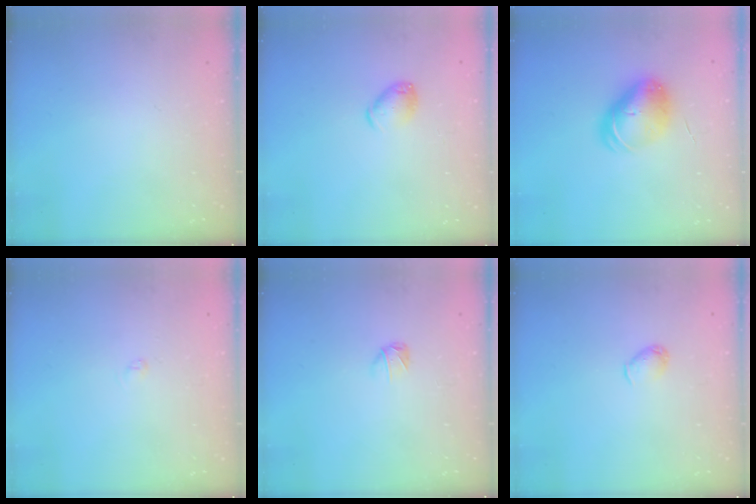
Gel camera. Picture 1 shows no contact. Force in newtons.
{"total": 6.3, "press": 6.3, "slide": 0.5}
{"total": 9.1, "press": 8.9, "slide": 1.9}
{"total": 2.2, "press": 2.2, "slide": 0.2}
{"total": 3.0, "press": 3.0, "slide": 0.5}
{"total": 3.7, "press": 3.7, "slide": 0.7}